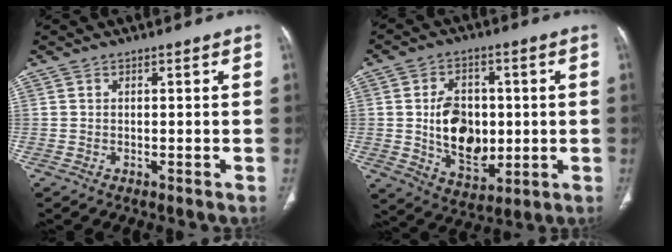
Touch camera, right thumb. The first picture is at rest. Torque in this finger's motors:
{"motor_torque": [1.58, 1.38, 1.15, -1.12, 0.12]}